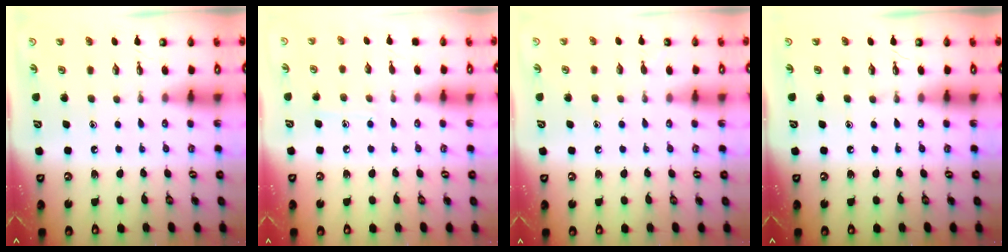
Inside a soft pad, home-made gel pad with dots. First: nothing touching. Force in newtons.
{"total": 6.2, "press": 6.2, "slide": 0.7}
{"total": 2.9, "press": 2.9, "slide": 0.4}
{"total": 0.0}